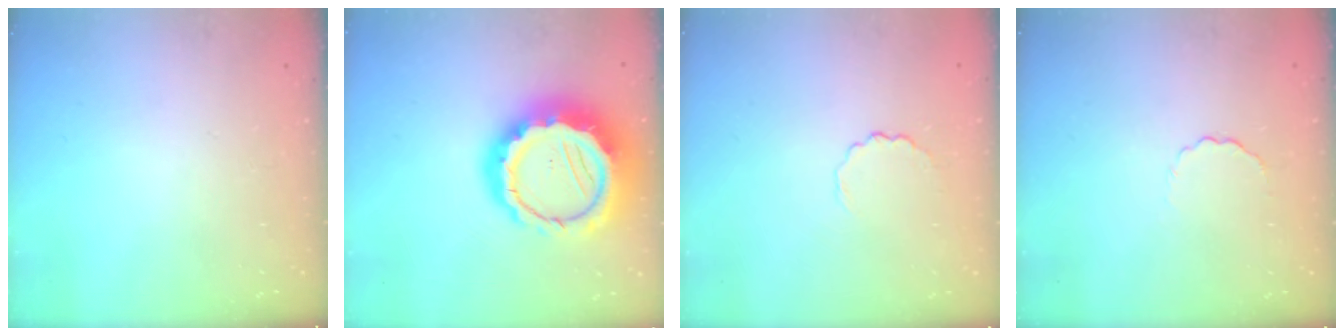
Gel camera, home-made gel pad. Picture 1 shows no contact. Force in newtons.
{"total": 20.7, "press": 20.3, "slide": 4.1}
{"total": 2.8, "press": 2.5, "slide": 1.1}
{"total": 2.4, "press": 2.2, "slide": 0.9}